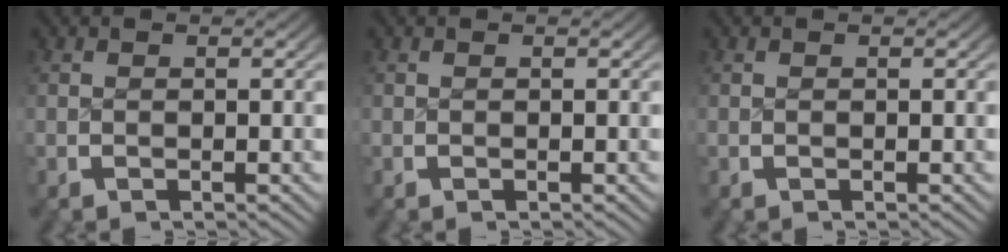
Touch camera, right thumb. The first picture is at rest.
{"total": 0.0}
{"total": 0.0}